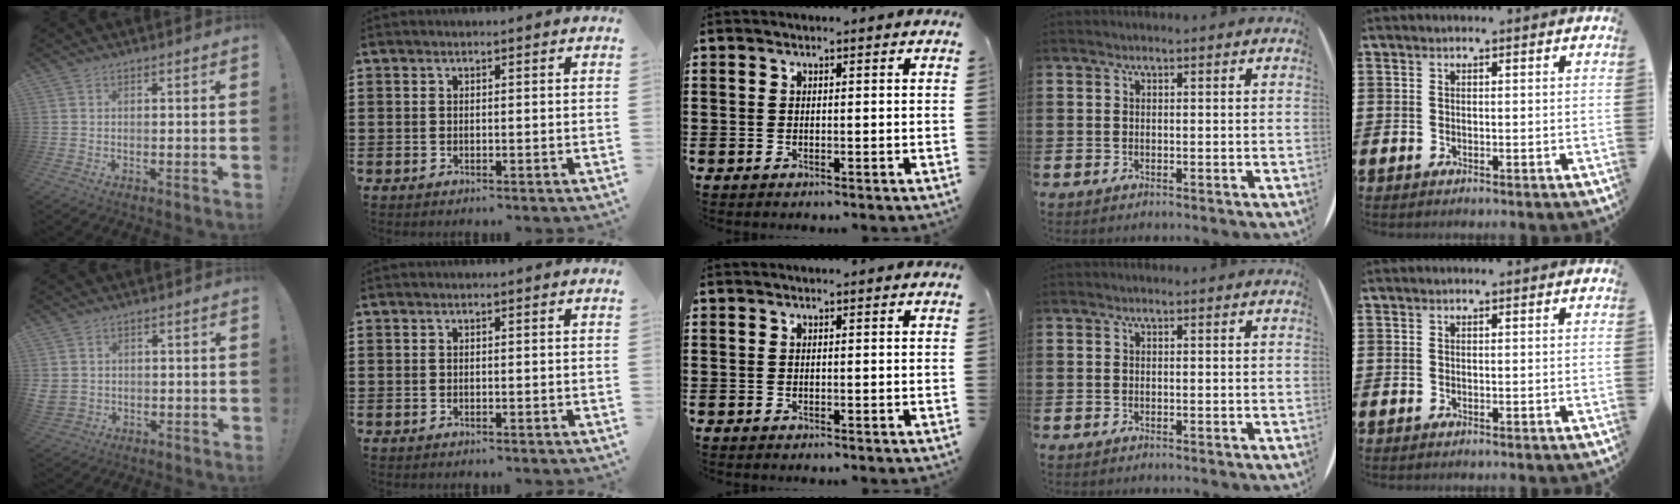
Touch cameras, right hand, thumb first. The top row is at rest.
{"thumb": {"total": 3.4, "force": [0.8, 3.2, 1.1], "torque": [-0.021, -0.004, 0.017]}}